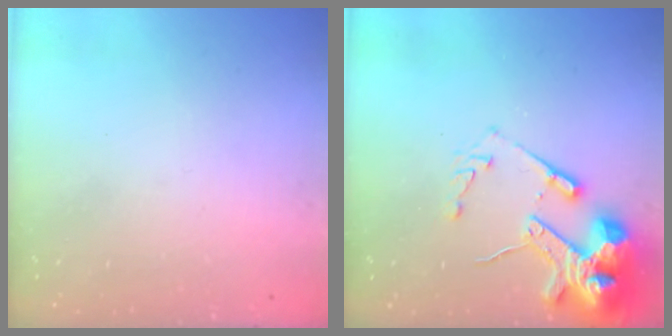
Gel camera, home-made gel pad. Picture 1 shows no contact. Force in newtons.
{"total": 14.8, "press": 14.7, "slide": 2.2}